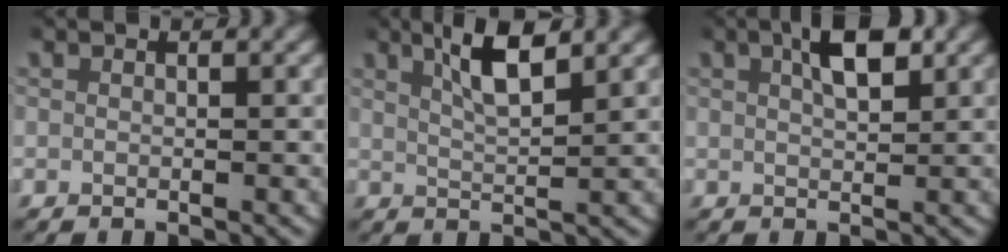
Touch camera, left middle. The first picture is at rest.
{"total": 4.2, "force": [2.6, 0.7, 3.2], "torque": [-0.064, 0.003, 0.044]}
{"total": 3.9, "force": [1.8, 1.3, 3.2], "torque": [-0.044, 0.009, 0.028]}